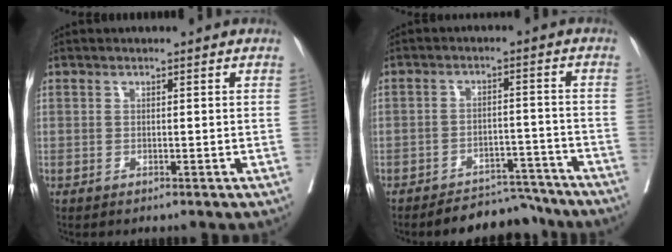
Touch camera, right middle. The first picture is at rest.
{"total": 7.3, "force": [-7.0, 2.2, 0.2], "torque": [0.021, 0.019, -0.100]}